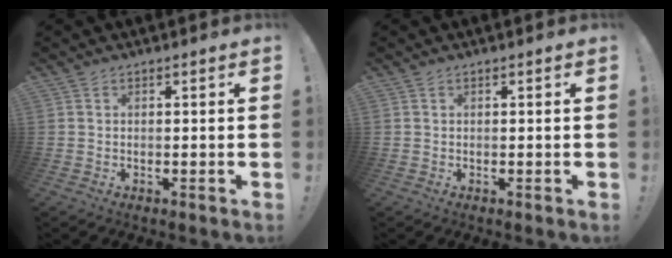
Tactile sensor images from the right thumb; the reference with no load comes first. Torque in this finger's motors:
{"motor_torque": [0.03, -0.01, -0.10, 0.13, -0.06]}